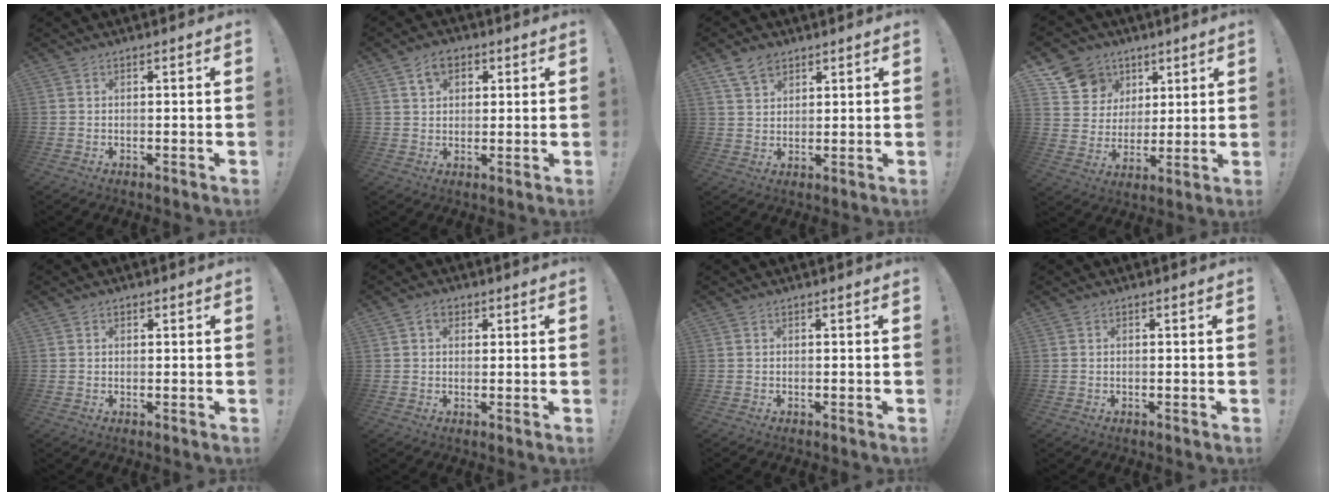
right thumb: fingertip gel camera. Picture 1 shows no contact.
{"total": 6.2, "force": [2.8, 4.6, 3.1], "torque": [-0.051, 0.001, 0.053]}
{"total": 6.5, "force": [4.4, 4.2, 2.3], "torque": [-0.040, -0.014, 0.084]}
{"total": 11.8, "force": [5.7, 10.1, 2.4], "torque": [-0.037, -0.031, 0.121]}
{"total": 0.8, "force": [0.3, 0.7, 0.1], "torque": [0.001, 0.000, 0.005]}
{"total": 3.5, "force": [1.5, 2.6, 1.7], "torque": [-0.028, 0.001, 0.026]}
{"total": 0.0}
{"total": 0.0}